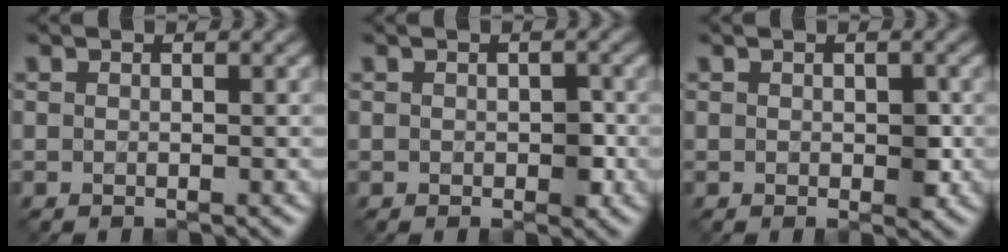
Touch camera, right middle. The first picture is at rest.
{"total": 1.6, "force": [-0.2, 1.0, 1.2], "torque": [-0.017, -0.004, -0.002]}
{"total": 1.6, "force": [-0.1, 1.0, 1.3], "torque": [-0.016, -0.004, 0.001]}